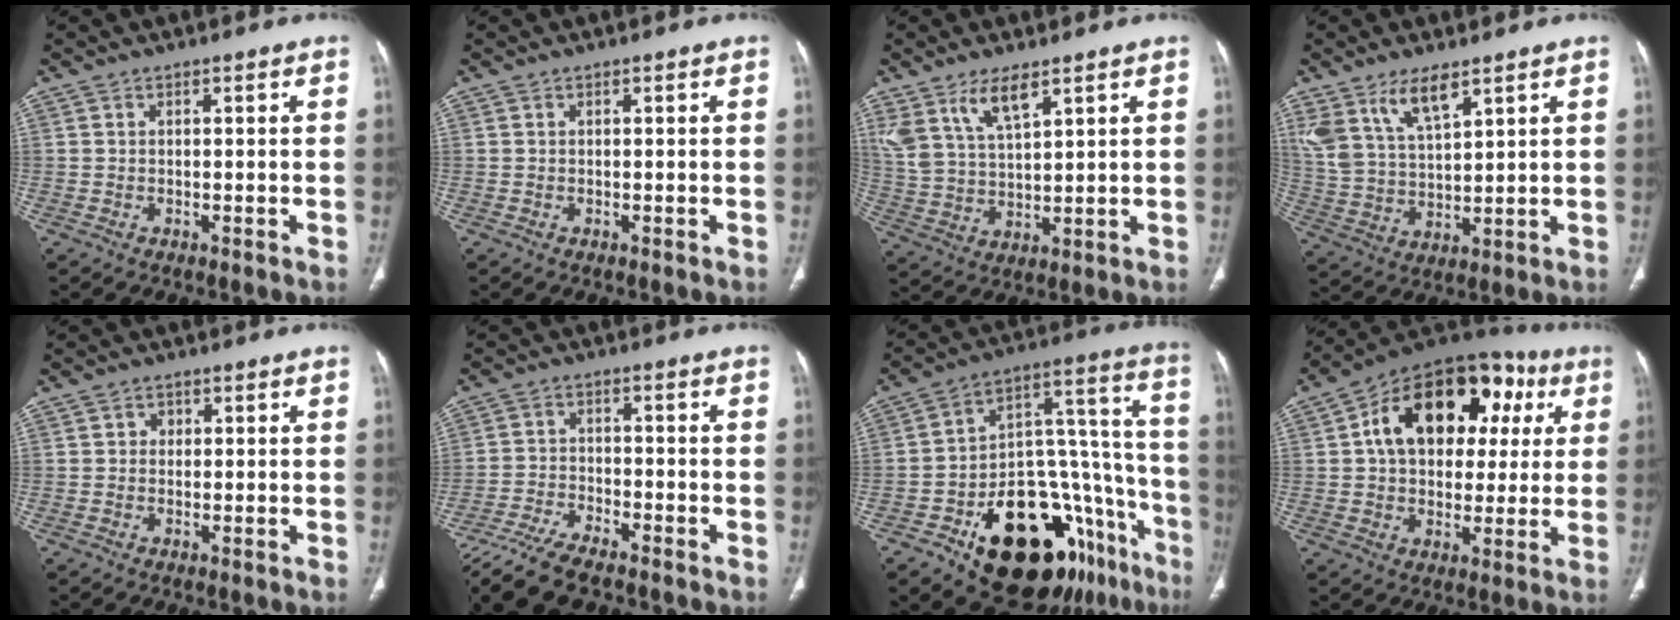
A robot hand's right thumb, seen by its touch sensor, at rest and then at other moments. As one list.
[{"total": 0.0}, {"total": 9.4, "force": [5.9, 3.6, 6.3], "torque": [-0.123, -0.023, 0.128]}, {"total": 10.4, "force": [6.7, 4.2, 6.8], "torque": [-0.129, -0.026, 0.143]}, {"total": 1.6, "force": [0.3, 1.5, 0.5], "torque": [0.001, 0.002, 0.002]}, {"total": 12.2, "force": [-10.3, 2.7, 5.9], "torque": [-0.120, 0.018, -0.179]}, {"total": 30.7, "force": [-15.0, 16.0, 21.6], "torque": [-0.222, 0.114, -0.211]}, {"total": 22.7, "force": [5.8, 15.0, 16.0], "torque": [-0.202, 0.032, 0.081]}]